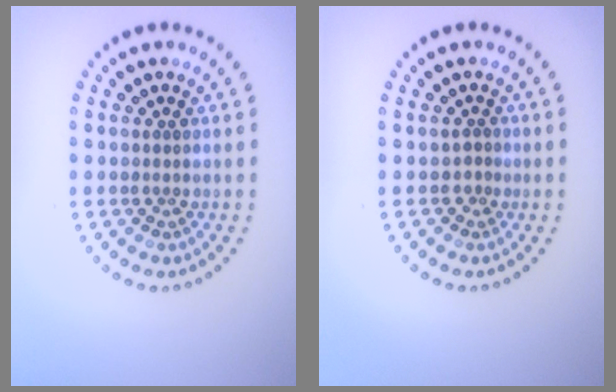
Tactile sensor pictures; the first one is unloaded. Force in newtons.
{"total": 0.6, "press": 0.3, "slide": 0.5}